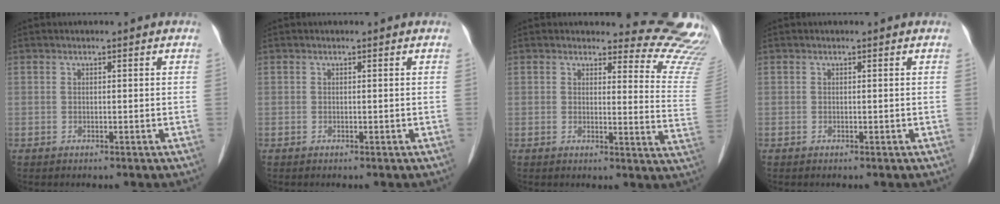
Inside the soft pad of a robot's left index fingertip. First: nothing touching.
{"total": 0.0}
{"total": 13.5, "force": [13.5, 1.4, 0.3], "torque": [0.033, -0.136, 0.107]}
{"total": 0.0}